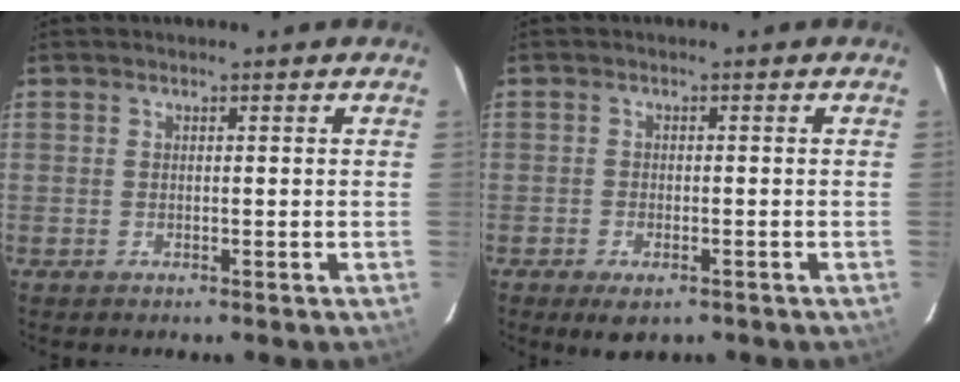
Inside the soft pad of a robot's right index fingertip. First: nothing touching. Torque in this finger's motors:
{"motor_torque": [0.39, -0.39, 0.12, 0.02]}